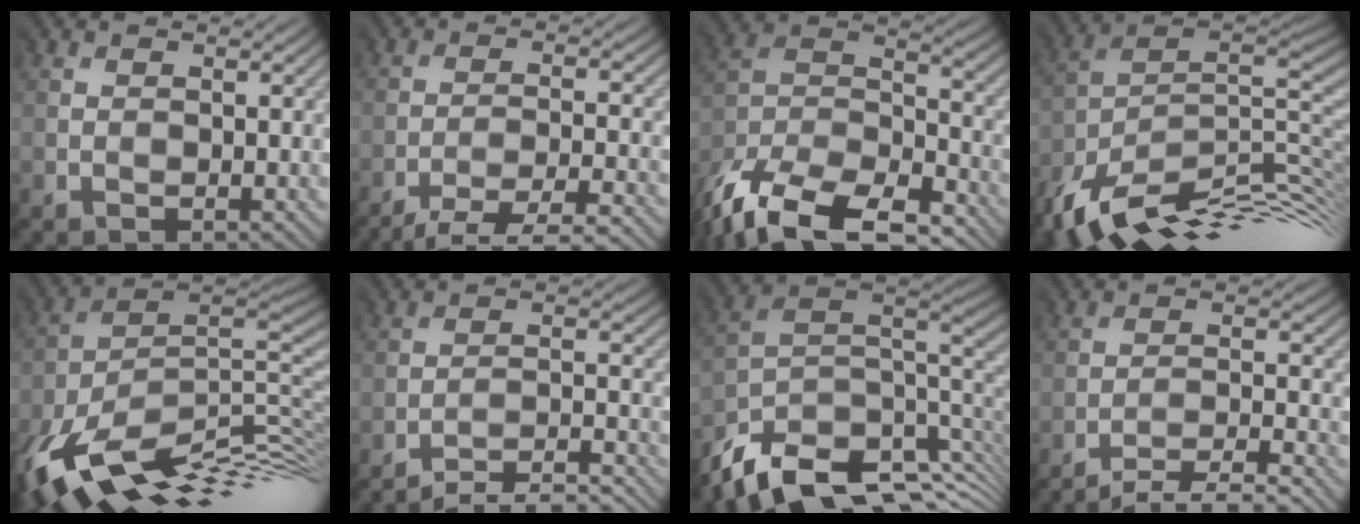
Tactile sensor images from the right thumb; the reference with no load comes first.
{"total": 4.8, "force": [-4.6, -0.3, 1.5], "torque": [-0.036, 0.002, -0.084]}
{"total": 16.8, "force": [-14.1, 6.5, 6.4], "torque": [-0.171, -0.052, -0.223]}
{"total": 12.1, "force": [-6.8, 4.3, 9.1], "torque": [-0.191, -0.006, -0.121]}
{"total": 14.9, "force": [-7.1, 6.3, 11.5], "torque": [-0.246, -0.019, -0.125]}
{"total": 7.0, "force": [-7.0, -0.1, 0.9], "torque": [-0.017, 0.002, -0.109]}
{"total": 10.1, "force": [-6.7, 4.8, 5.8], "torque": [-0.149, -0.016, -0.107]}
{"total": 6.3, "force": [-6.2, -0.3, 1.2], "torque": [-0.027, -0.001, -0.107]}